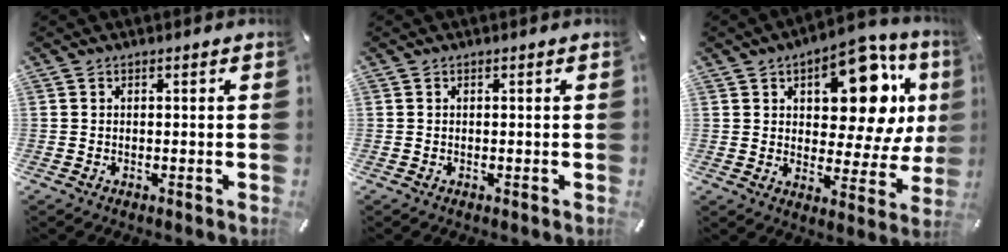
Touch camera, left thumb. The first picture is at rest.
{"total": 0.0}
{"total": 17.8, "force": [7.8, 9.3, 13.0], "torque": [-0.159, -0.055, 0.127]}